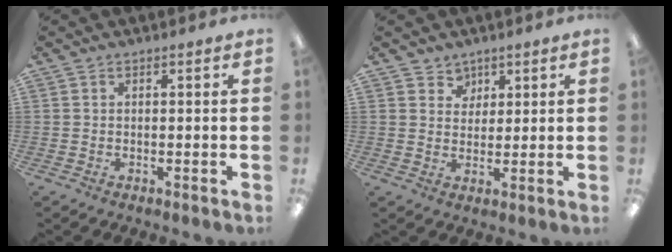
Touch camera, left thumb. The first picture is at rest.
{"total": 4.0, "force": [2.7, 3.0, -0.4], "torque": [0.007, -0.012, 0.046]}